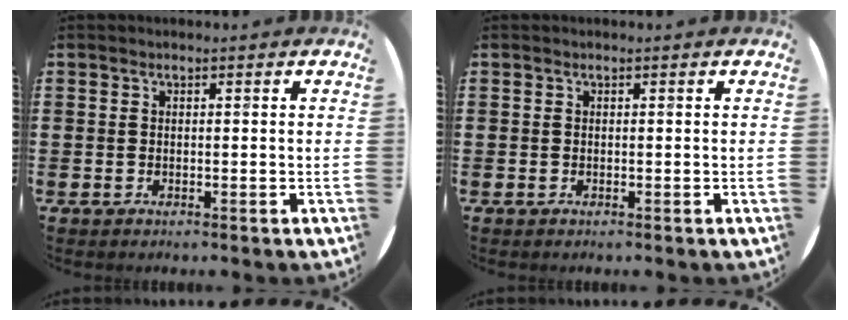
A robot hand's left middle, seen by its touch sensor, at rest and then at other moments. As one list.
[{"total": 0.0}]